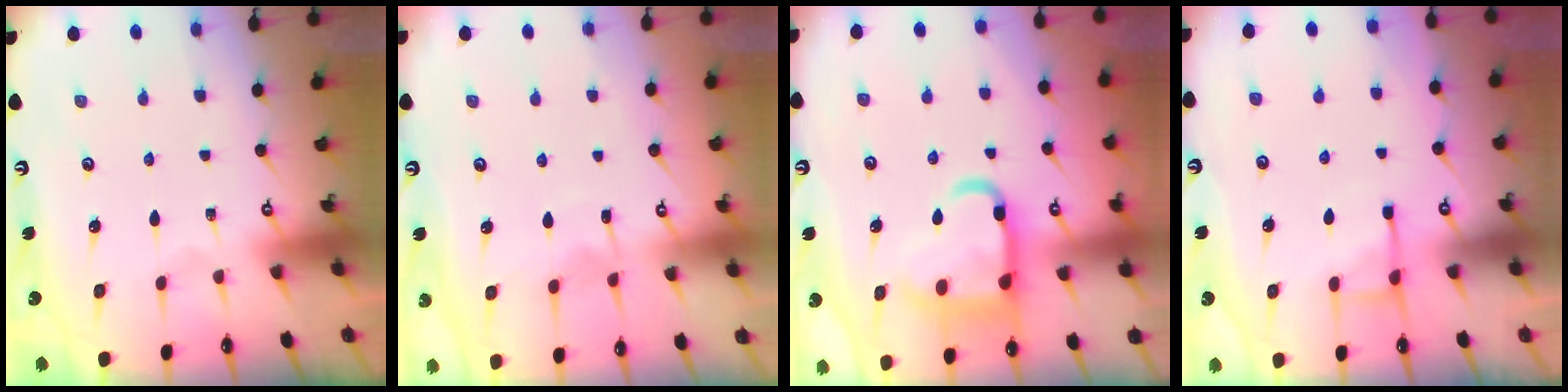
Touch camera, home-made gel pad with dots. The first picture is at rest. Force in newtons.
{"total": 5.7, "press": 5.7, "slide": 0.4}
{"total": 15.6, "press": 15.5, "slide": 1.7}
{"total": 6.4, "press": 6.4, "slide": 0.6}